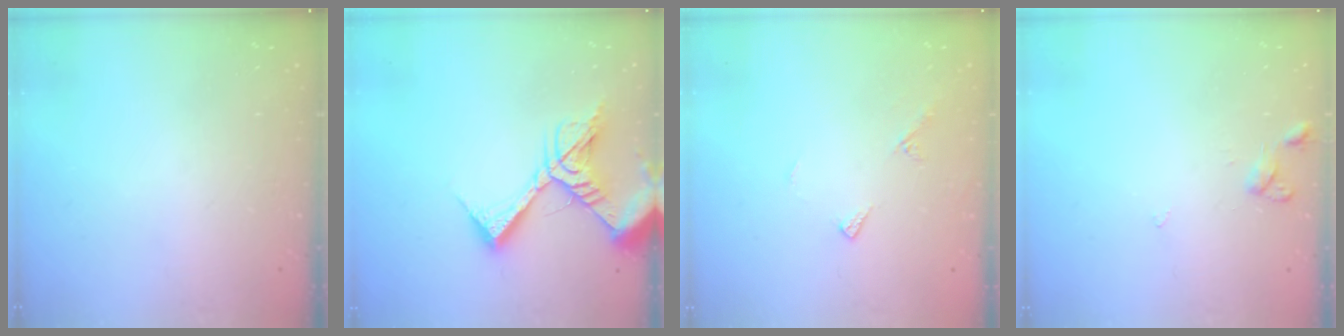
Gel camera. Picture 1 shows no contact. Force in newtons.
{"total": 14.4, "press": 14.3, "slide": 1.6}
{"total": 6.4, "press": 6.4, "slide": 0.7}
{"total": 4.6, "press": 4.6, "slide": 0.4}